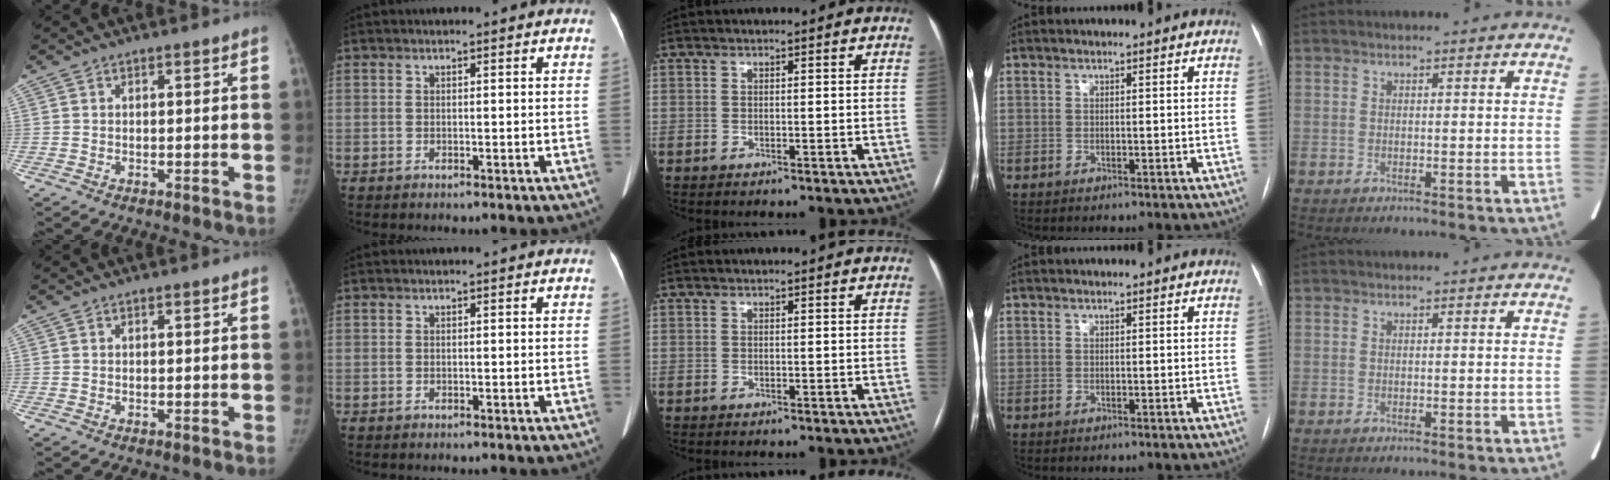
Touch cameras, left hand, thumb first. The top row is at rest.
{}